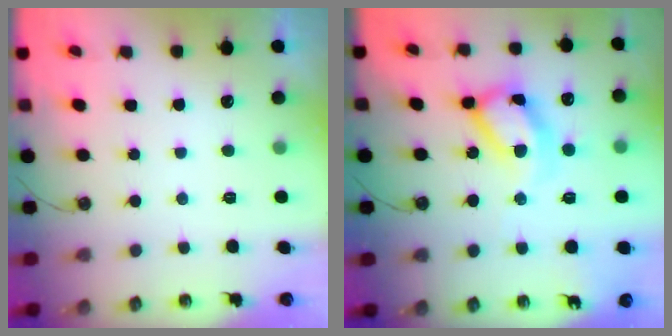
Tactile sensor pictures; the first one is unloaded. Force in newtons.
{"total": 18.5, "press": 18.4, "slide": 1.6}